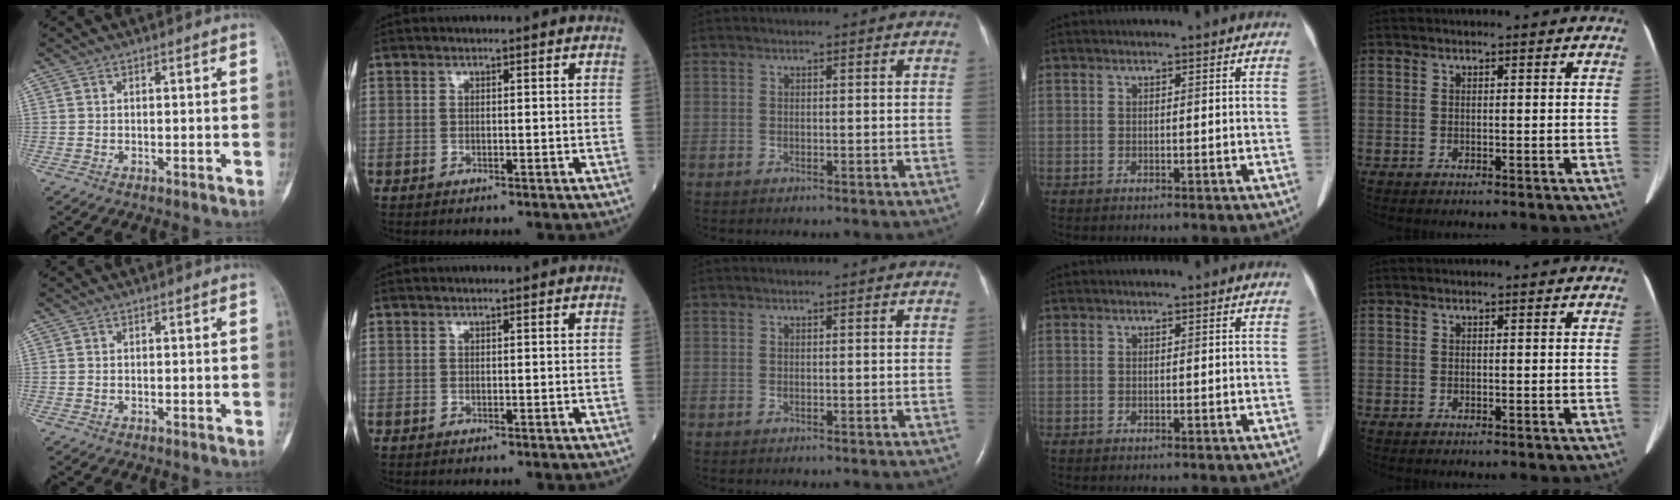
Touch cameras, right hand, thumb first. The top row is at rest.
{}